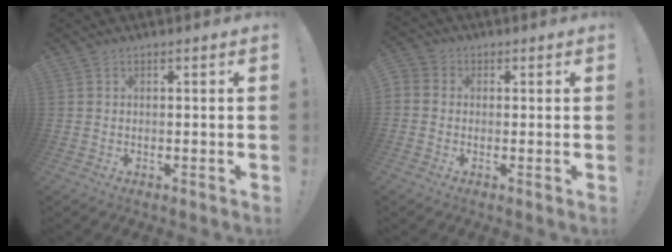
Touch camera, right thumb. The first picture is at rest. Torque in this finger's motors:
{"motor_torque": [1.85, 2.09, 1.13, 0.37, 0.18]}